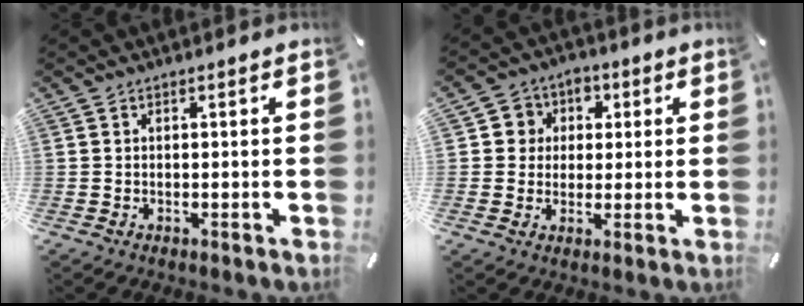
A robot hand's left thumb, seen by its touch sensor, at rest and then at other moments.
{"total": 6.0, "force": [0.2, 5.9, 1.1], "torque": [-0.015, 0.010, -0.003]}